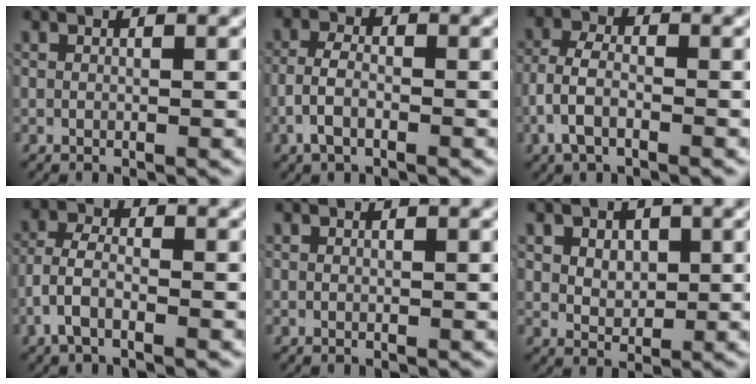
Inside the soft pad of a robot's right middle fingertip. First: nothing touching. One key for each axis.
{"total": 2.9, "fx": -1.1, "fy": 1.6, "fz": 2.2, "tx": -0.040, "ty": 0.001, "tz": -0.025}
{"total": 4.0, "fx": -1.4, "fy": 2.3, "fz": 2.9, "tx": -0.057, "ty": -0.002, "tz": -0.028}
{"total": 3.5, "fx": -1.6, "fy": 1.8, "fz": 2.6, "tx": -0.052, "ty": -0.002, "tz": -0.032}
{"total": 0.0}
{"total": 2.6, "fx": 0.5, "fy": 2.0, "fz": 1.7, "tx": -0.031, "ty": -0.020, "tz": 0.024}